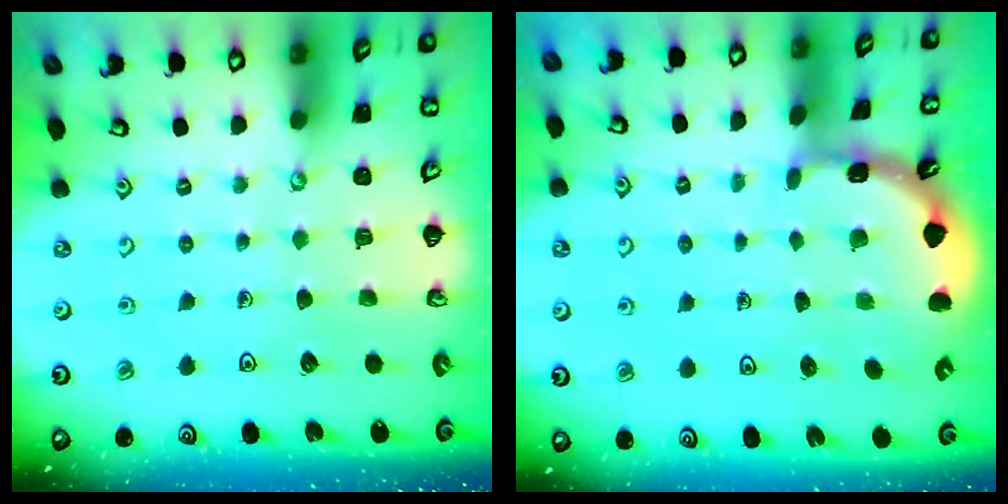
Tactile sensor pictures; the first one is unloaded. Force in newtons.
{"total": 1.9, "press": 1.9, "slide": 0.1}